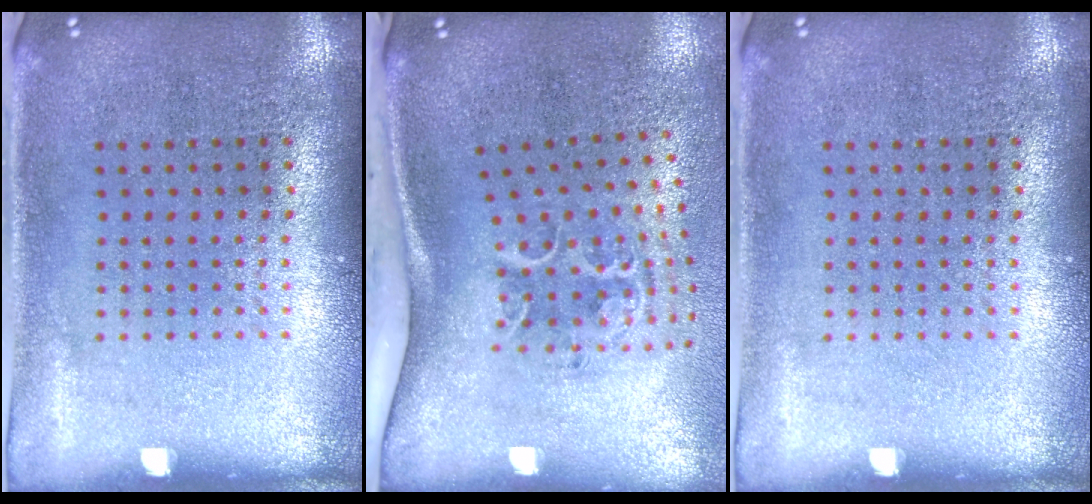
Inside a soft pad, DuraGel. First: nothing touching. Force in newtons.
{"total": 2.2, "press": 1.4, "slide": 1.8}
{"total": 0.0}